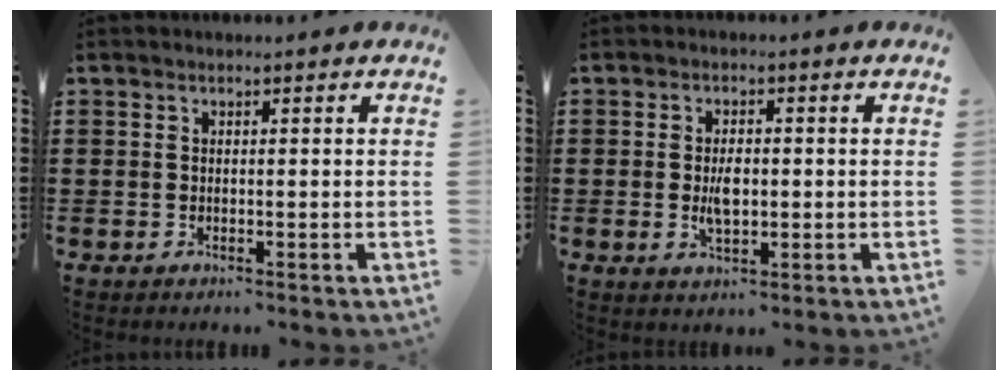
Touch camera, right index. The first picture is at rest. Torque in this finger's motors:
{"motor_torque": [2.14, 0.00, 0.35, 0.12]}